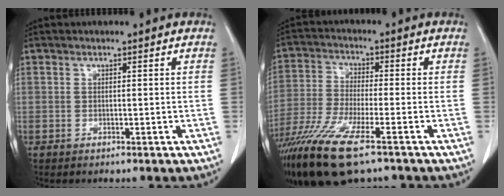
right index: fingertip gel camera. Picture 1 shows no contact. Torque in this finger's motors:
{"motor_torque": [1.94, -0.20, 1.05, 0.21]}